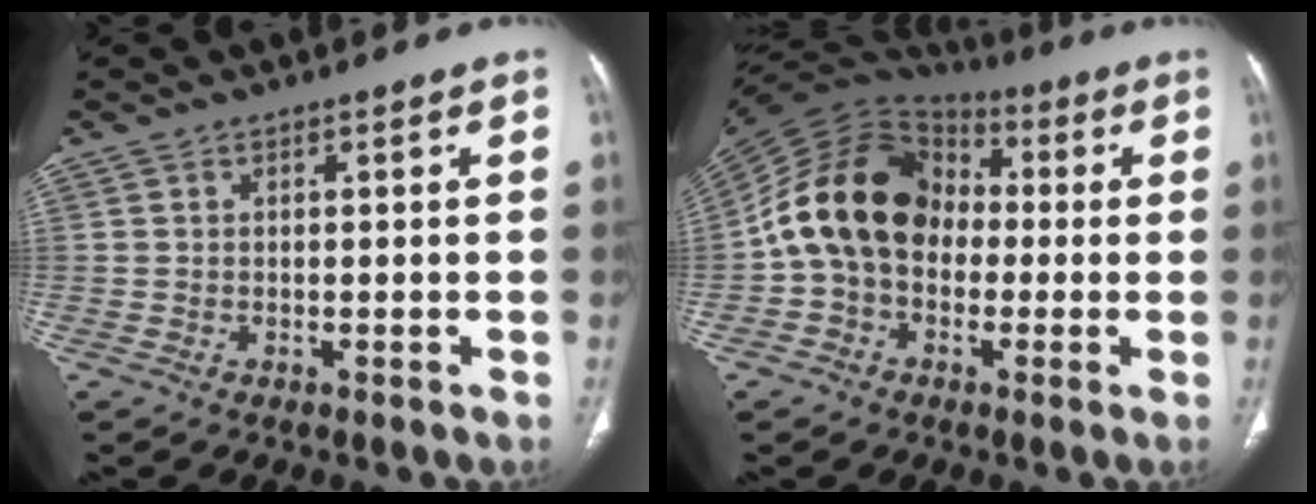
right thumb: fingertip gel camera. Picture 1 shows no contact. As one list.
[{"total": 17.0, "force": [-0.5, 12.8, 11.2], "torque": [-0.179, 0.039, -0.021]}]